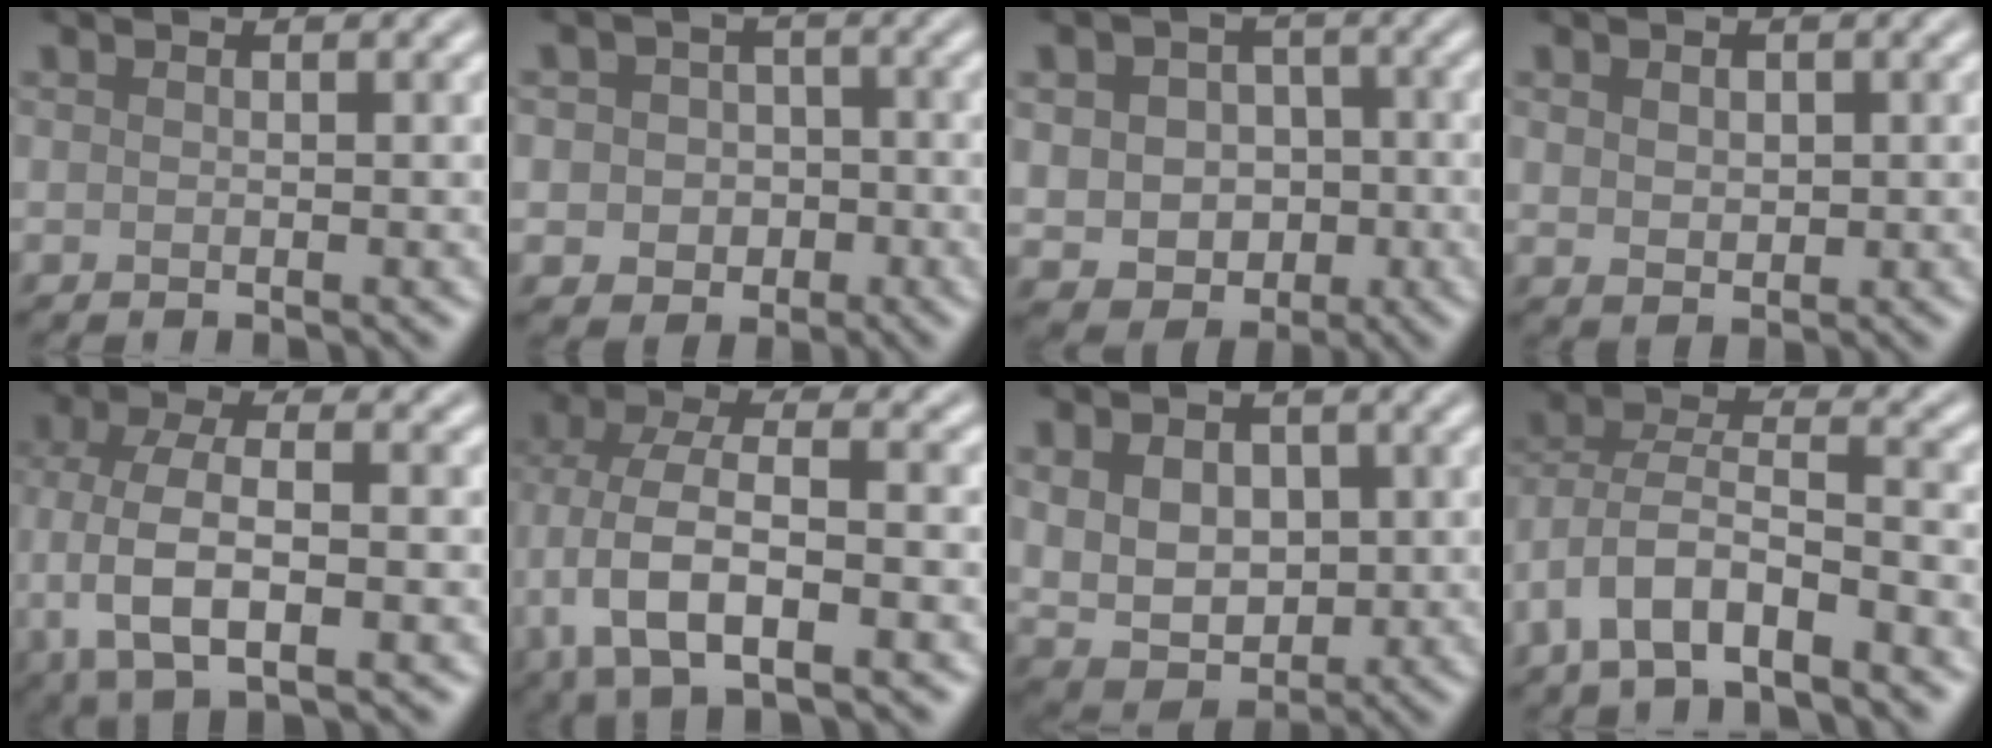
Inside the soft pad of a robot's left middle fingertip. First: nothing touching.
{"total": 4.3, "force": [-0.4, 3.9, 1.7], "torque": [-0.009, 0.012, -0.026]}
{"total": 6.3, "force": [-0.4, 5.4, 3.3], "torque": [-0.043, 0.002, -0.018]}
{"total": 1.7, "force": [0.5, 1.3, 1.0], "torque": [-0.019, -0.004, 0.013]}
{"total": 7.6, "force": [-1.1, 3.4, 6.6], "torque": [-0.132, -0.003, -0.023]}
{"total": 8.9, "force": [-2.4, 4.2, 7.5], "torque": [-0.155, -0.001, -0.048]}
{"total": 6.7, "force": [1.0, 5.1, 4.2], "torque": [-0.081, -0.003, 0.025]}
{"total": 7.1, "force": [-4.0, 2.9, 5.2], "torque": [-0.092, 0.009, -0.082]}